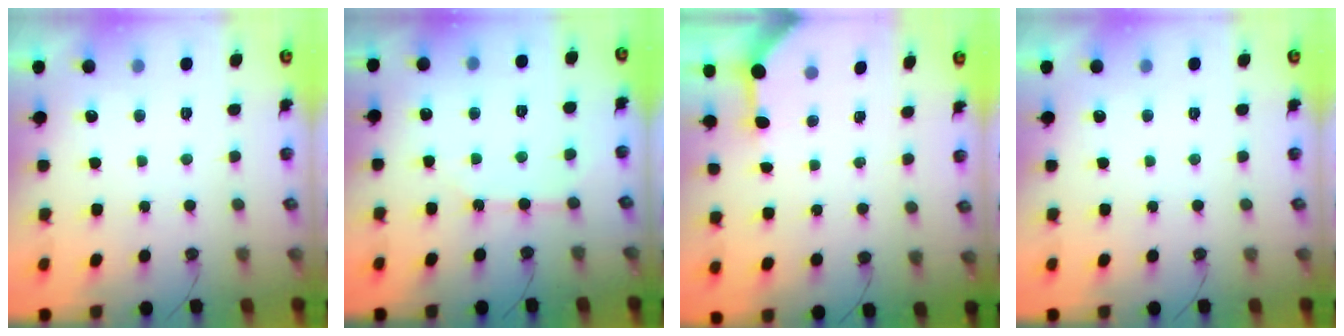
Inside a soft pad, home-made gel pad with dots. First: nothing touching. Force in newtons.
{"total": 5.5, "press": 5.5, "slide": 0.5}
{"total": 3.5, "press": 3.4, "slide": 0.4}
{"total": 0.0}